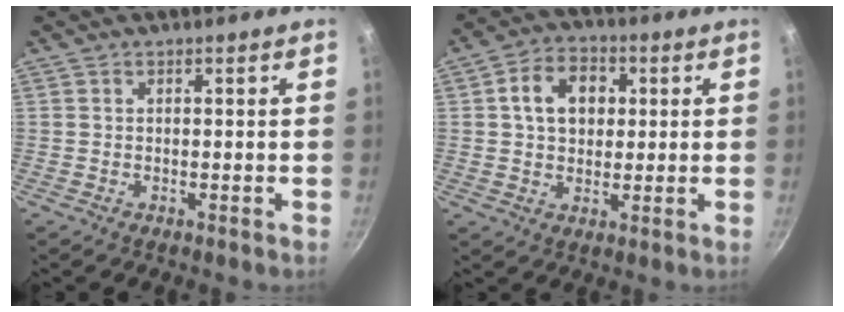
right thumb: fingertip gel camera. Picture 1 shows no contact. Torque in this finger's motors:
{"motor_torque": [-0.99, 0.90, 0.63, -0.16, 0.04]}